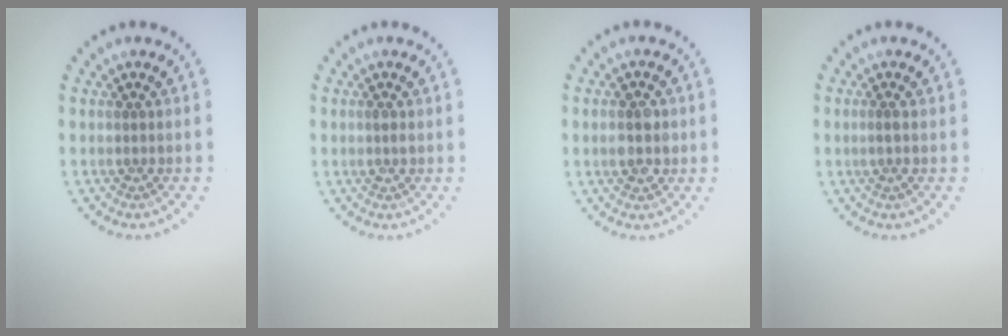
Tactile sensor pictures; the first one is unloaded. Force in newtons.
{"total": 0.8, "press": 0.7, "slide": 0.4}
{"total": 2.9, "press": 2.9, "slide": 0.2}
{"total": 0.8, "press": 0.4, "slide": 0.6}